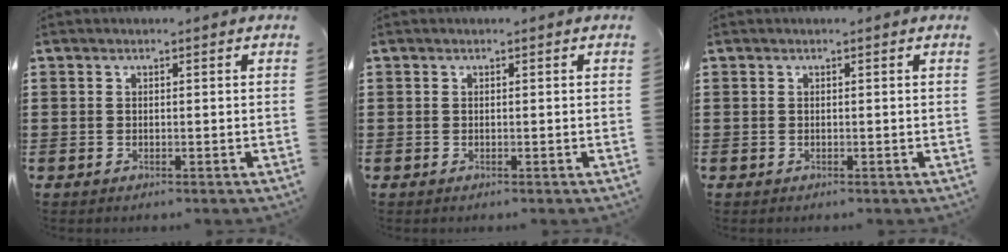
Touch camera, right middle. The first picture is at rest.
{"total": 0.0}
{"total": 0.0}